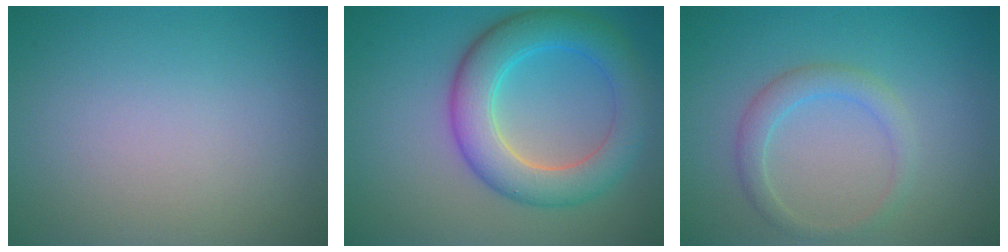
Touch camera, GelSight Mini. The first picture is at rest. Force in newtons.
{"total": 6.7, "press": 6.7, "slide": 0.1}
{"total": 2.2, "press": 2.2, "slide": 0.2}